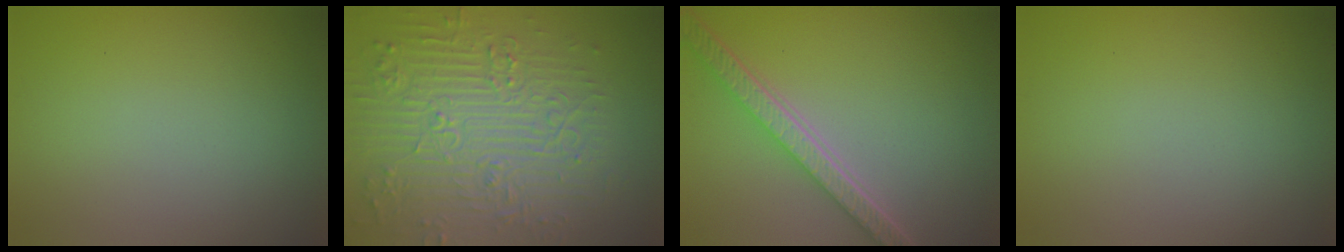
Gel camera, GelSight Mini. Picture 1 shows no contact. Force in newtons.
{"total": 8.0, "press": 6.2, "slide": 5.0}
{"total": 5.3, "press": 3.9, "slide": 3.6}
{"total": 0.0}